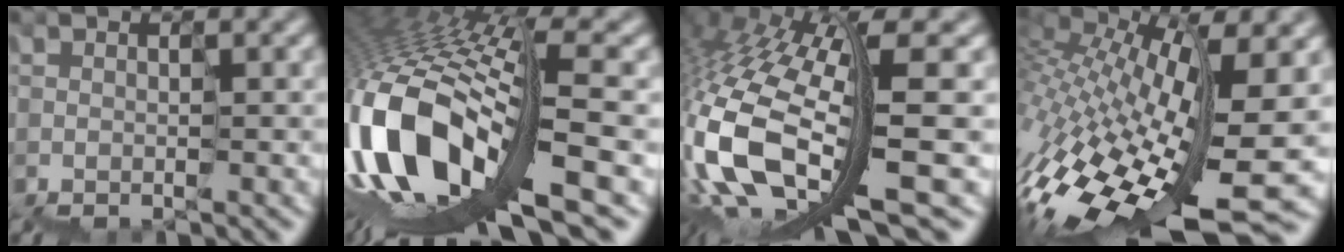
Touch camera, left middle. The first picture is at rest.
{"total": 12.8, "force": [-4.1, 5.0, 11.1], "torque": [-0.261, 0.019, -0.080]}
{"total": 11.4, "force": [-3.1, 4.0, 10.3], "torque": [-0.256, -0.006, -0.040]}
{"total": 12.0, "force": [-3.3, 4.3, 10.7], "torque": [-0.235, 0.003, -0.050]}